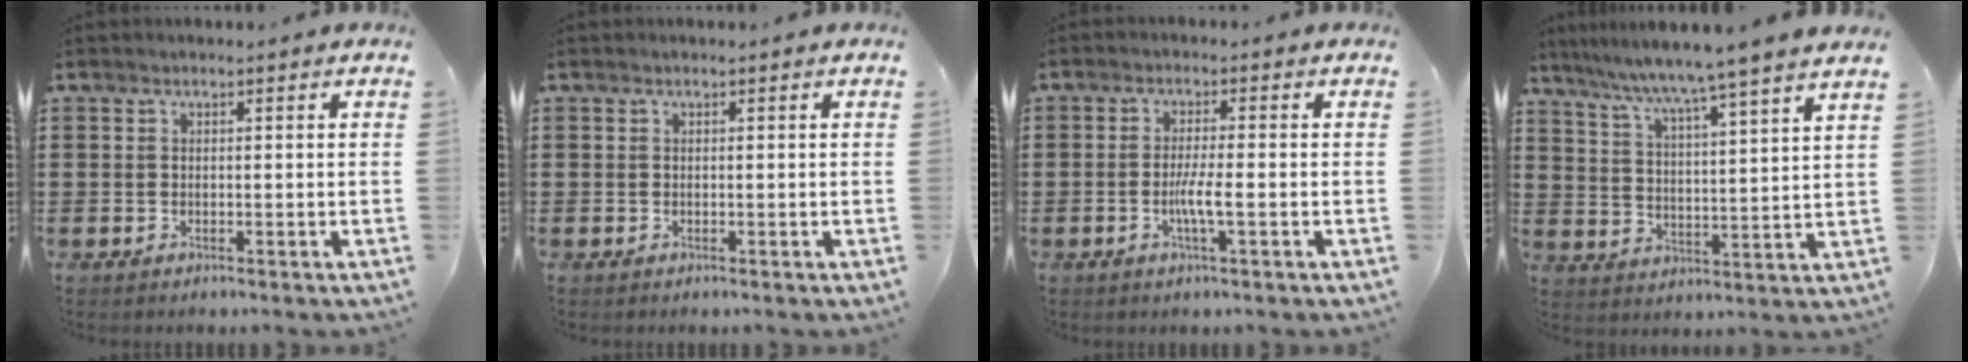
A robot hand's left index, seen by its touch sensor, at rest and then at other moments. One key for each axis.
{"total": 0.0}
{"total": 4.0, "fx": -1.0, "fy": 0.3, "fz": 3.8, "tx": -0.075, "ty": -0.005, "tz": -0.022}
{"total": 6.0, "fx": 5.3, "fy": -1.8, "fz": 2.2, "tx": -0.068, "ty": -0.046, "tz": 0.080}